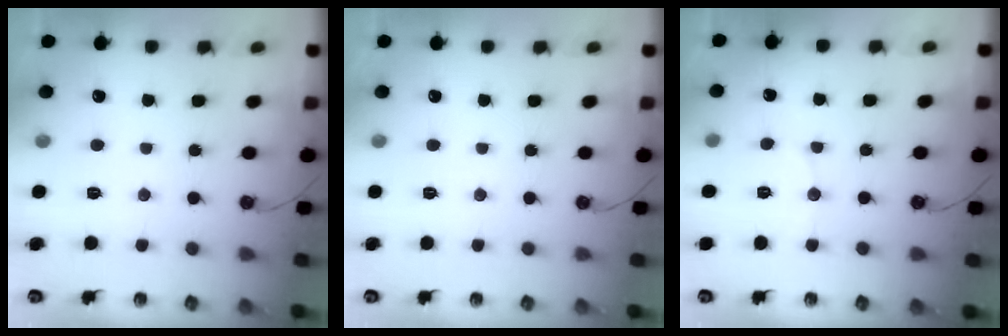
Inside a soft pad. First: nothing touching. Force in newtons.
{"total": 0.0}
{"total": 4.3, "press": 4.3, "slide": 0.4}